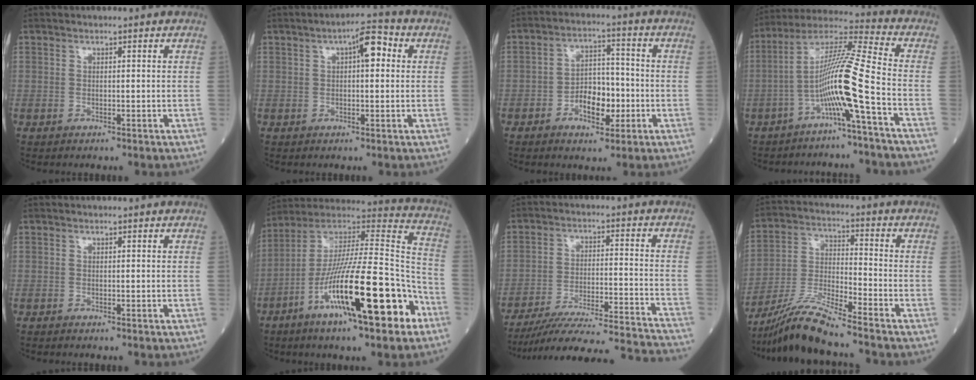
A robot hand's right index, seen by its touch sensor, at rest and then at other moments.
{"total": 5.1, "force": [1.4, 1.5, 4.6], "torque": [-0.071, 0.020, 0.017]}
{"total": 6.9, "force": [-2.2, 3.7, 5.3], "torque": [-0.094, 0.014, -0.034]}
{"total": 11.4, "force": [-4.0, -1.7, 10.6], "torque": [-0.204, 0.014, -0.080]}
{"total": 0.0}
{"total": 24.7, "force": [-10.7, 3.2, 22.0], "torque": [-0.356, -0.018, -0.176]}
{"total": 24.4, "force": [-22.9, -1.0, 8.6], "torque": [-0.088, -0.034, -0.319]}
{"total": 10.6, "force": [-9.3, -1.2, 4.8], "torque": [-0.100, -0.015, -0.177]}